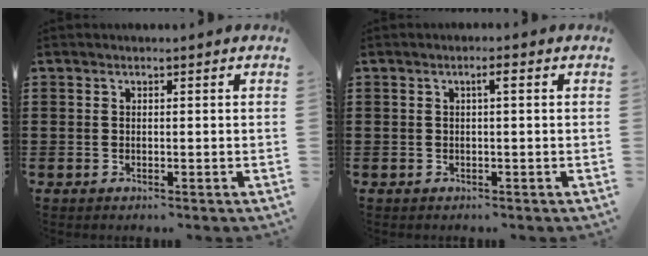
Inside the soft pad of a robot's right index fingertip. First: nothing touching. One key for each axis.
{"total": 1.7, "fx": 0.3, "fy": 0.2, "fz": 1.6, "tx": -0.031, "ty": 0.003, "tz": 0.003}